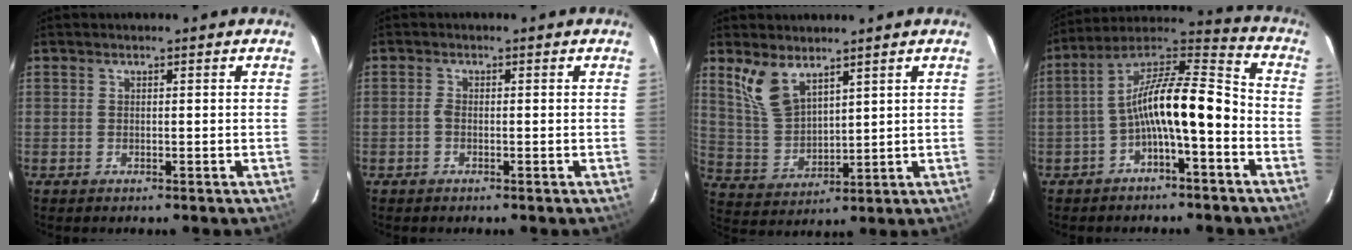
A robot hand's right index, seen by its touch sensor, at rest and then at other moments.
{"total": 1.0, "force": [-0.4, 0.5, 0.8], "torque": [-0.018, 0.003, -0.008]}
{"total": 8.4, "force": [5.6, 3.8, 4.9], "torque": [-0.099, 0.002, 0.127]}
{"total": 12.9, "force": [-4.4, 3.3, 11.6], "torque": [-0.215, 0.025, -0.081]}